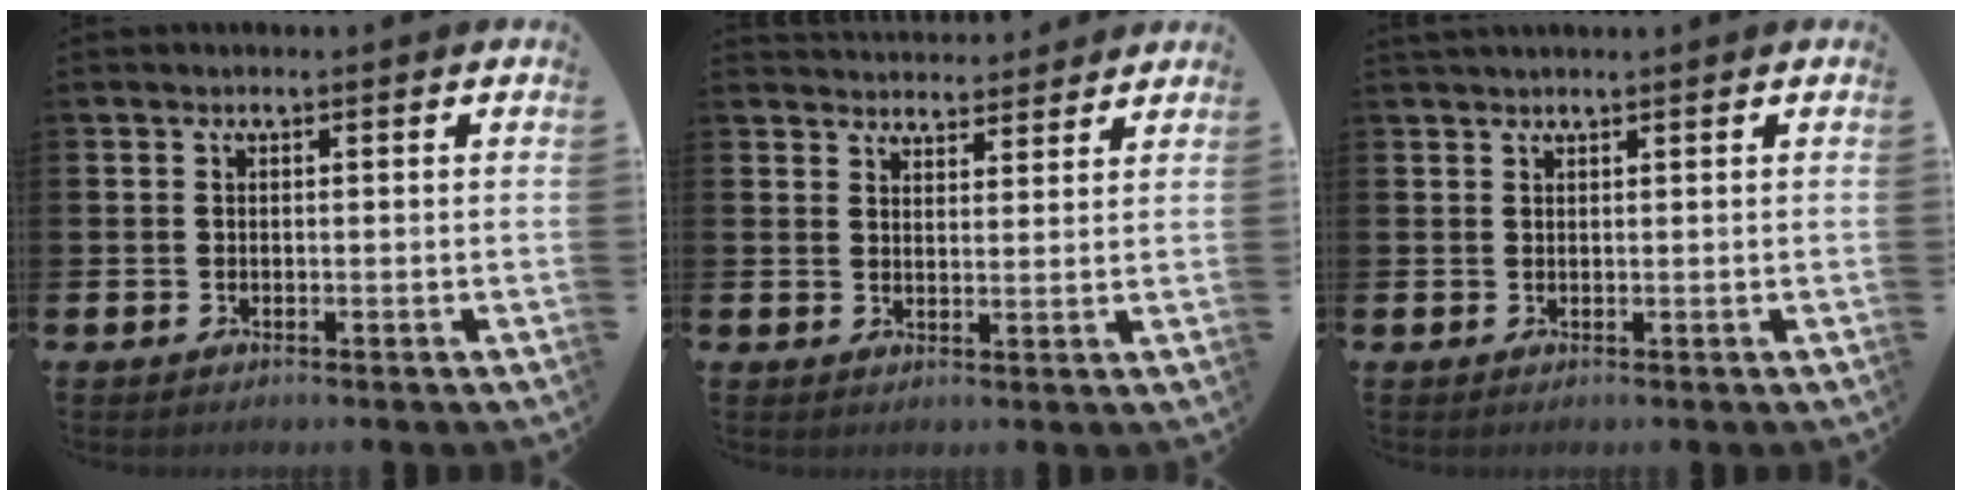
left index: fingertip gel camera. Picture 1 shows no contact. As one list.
[{"total": 3.9, "force": [3.8, 0.7, -0.4], "torque": [-0.003, -0.021, 0.070]}, {"total": 0.9, "force": [0.9, -0.1, 0.2], "torque": [-0.004, 0.001, 0.016]}]